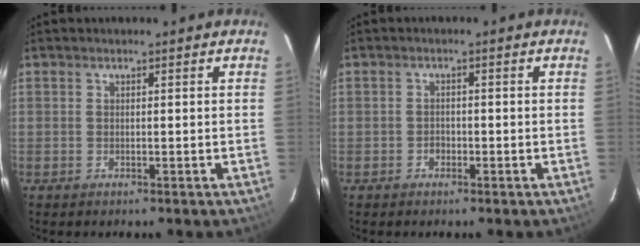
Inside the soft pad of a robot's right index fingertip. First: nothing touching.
{"total": 1.4, "force": [-0.7, 1.1, 0.3], "torque": [-0.003, 0.003, -0.010]}